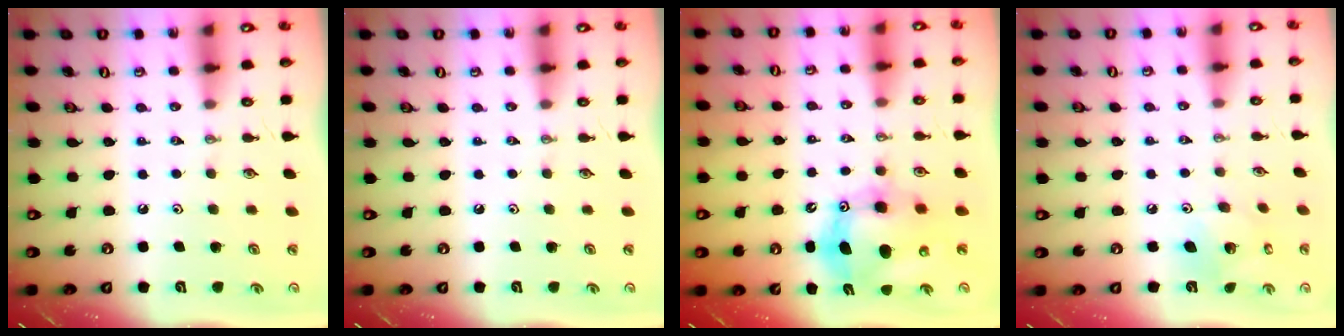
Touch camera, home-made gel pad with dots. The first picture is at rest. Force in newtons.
{"total": 0.0}
{"total": 12.3, "press": 12.0, "slide": 2.7}
{"total": 9.3, "press": 9.3, "slide": 0.2}